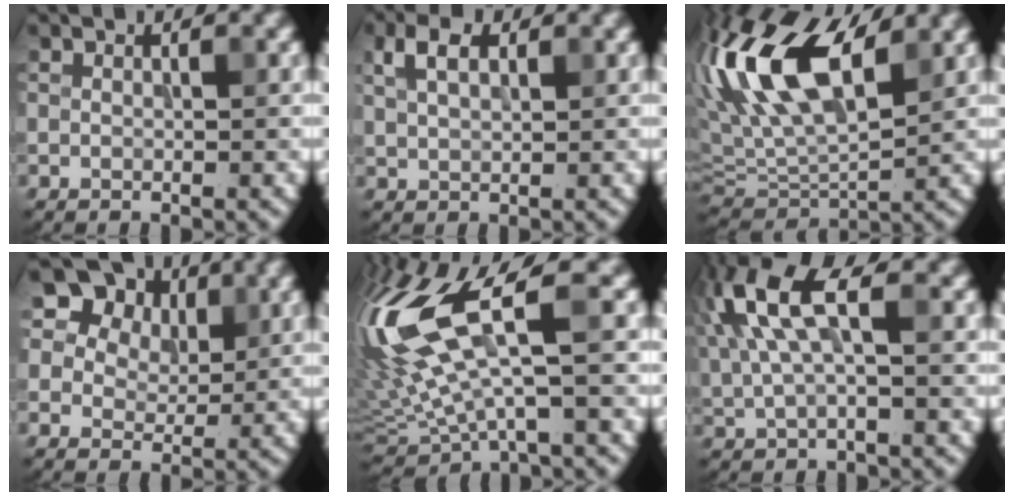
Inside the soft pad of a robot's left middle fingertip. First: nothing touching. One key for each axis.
{"total": 3.1, "fx": 1.5, "fy": 1.6, "fz": 2.1, "tx": -0.047, "ty": 0.005, "tz": 0.030}
{"total": 12.5, "fx": 4.2, "fy": 5.1, "fz": 10.5, "tx": -0.212, "ty": 0.028, "tz": 0.069}
{"total": 14.4, "fx": 8.1, "fy": 10.2, "fz": 6.2, "tx": -0.143, "ty": 0.047, "tz": 0.126}
{"total": 12.0, "fx": 2.2, "fy": 4.0, "fz": 11.0, "tx": -0.248, "ty": 0.000, "tz": 0.038}
{"total": 6.6, "fx": 1.9, "fy": 2.5, "fz": 5.8, "tx": -0.131, "ty": 0.013, "tz": 0.033}